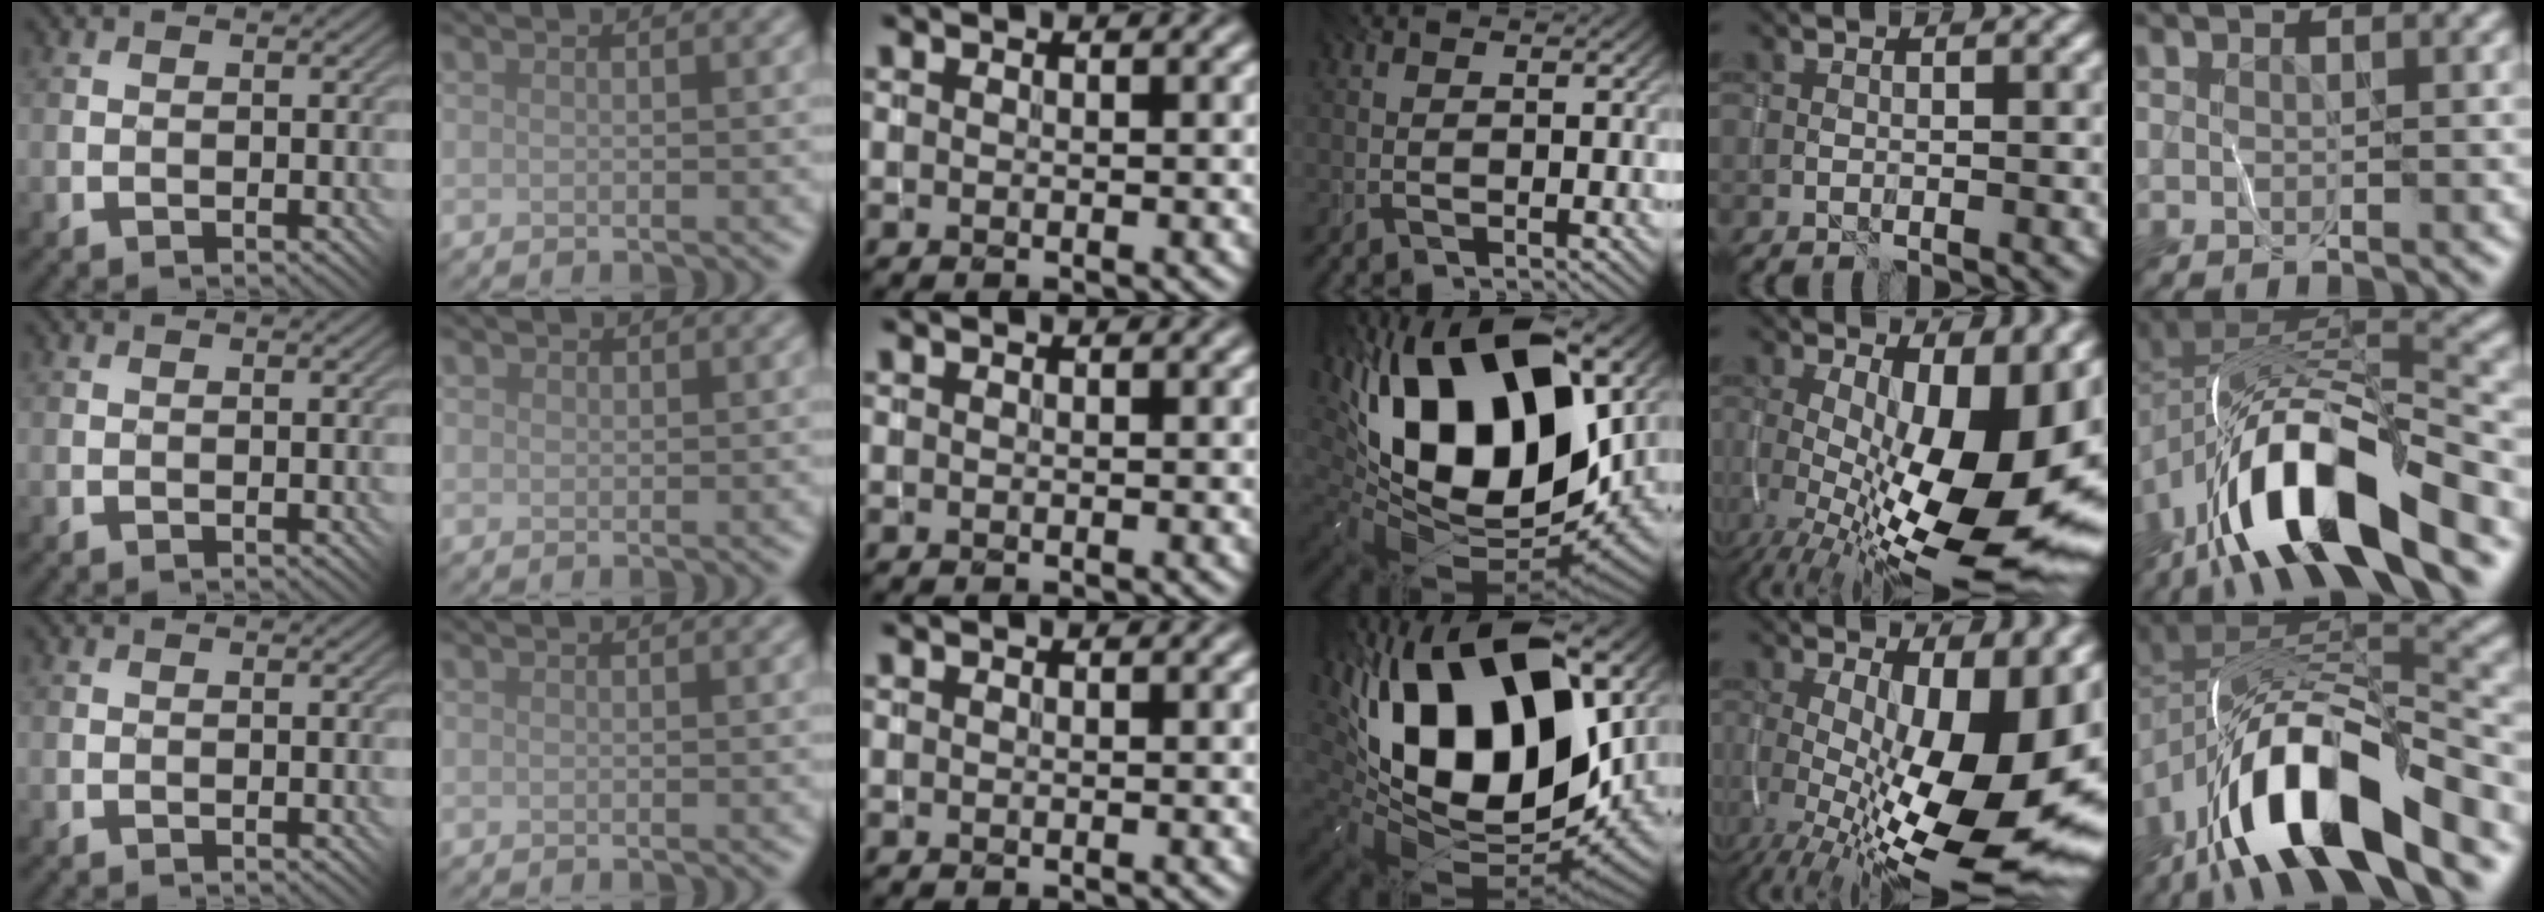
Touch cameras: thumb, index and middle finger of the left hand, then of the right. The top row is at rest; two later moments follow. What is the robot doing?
{"motion": "wrap", "object": "yarn"}